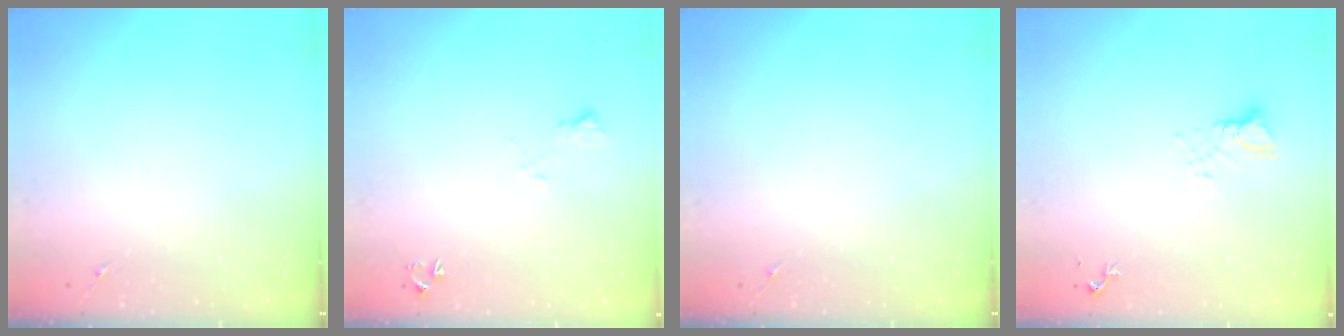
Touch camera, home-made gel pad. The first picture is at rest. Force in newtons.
{"total": 6.2, "press": 6.1, "slide": 1.2}
{"total": 0.0}
{"total": 4.4, "press": 4.4, "slide": 0.3}